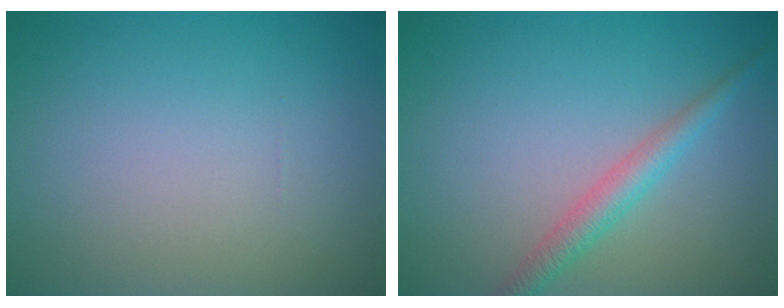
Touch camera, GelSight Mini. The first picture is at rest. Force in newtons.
{"total": 2.5, "press": 2.5, "slide": 0.1}